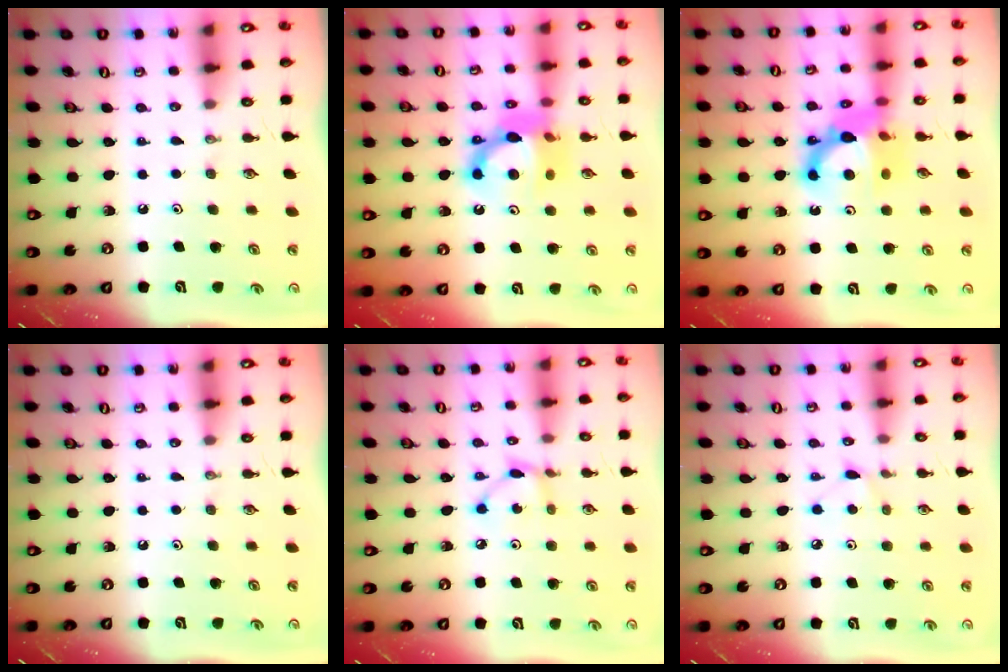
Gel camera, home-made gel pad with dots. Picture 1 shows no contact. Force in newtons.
{"total": 12.5, "press": 12.4, "slide": 1.4}
{"total": 11.7, "press": 11.6, "slide": 1.7}
{"total": 0.0}
{"total": 4.8, "press": 4.7, "slide": 0.2}
{"total": 4.7, "press": 4.7, "slide": 0.6}